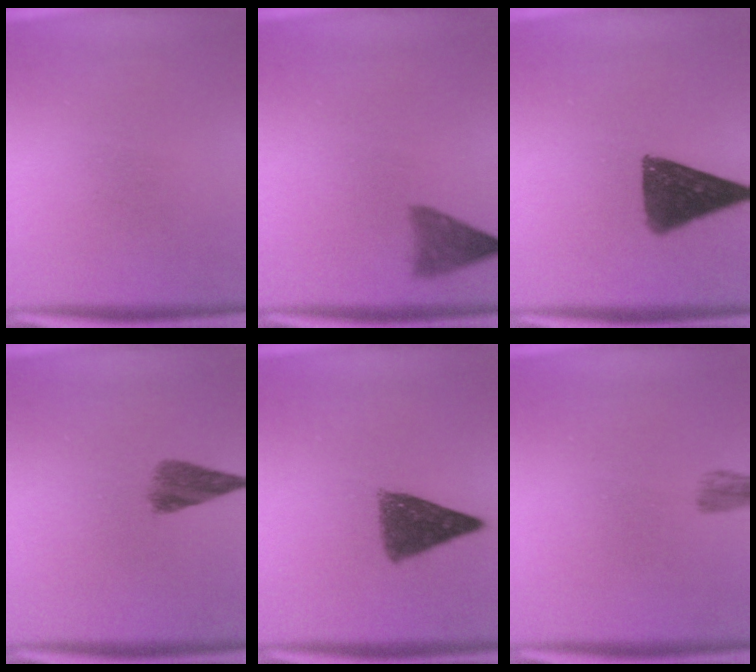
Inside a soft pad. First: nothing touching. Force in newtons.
{"total": 3.6}
{"total": 11.7}
{"total": 4.7}
{"total": 8.7}
{"total": 2.1}